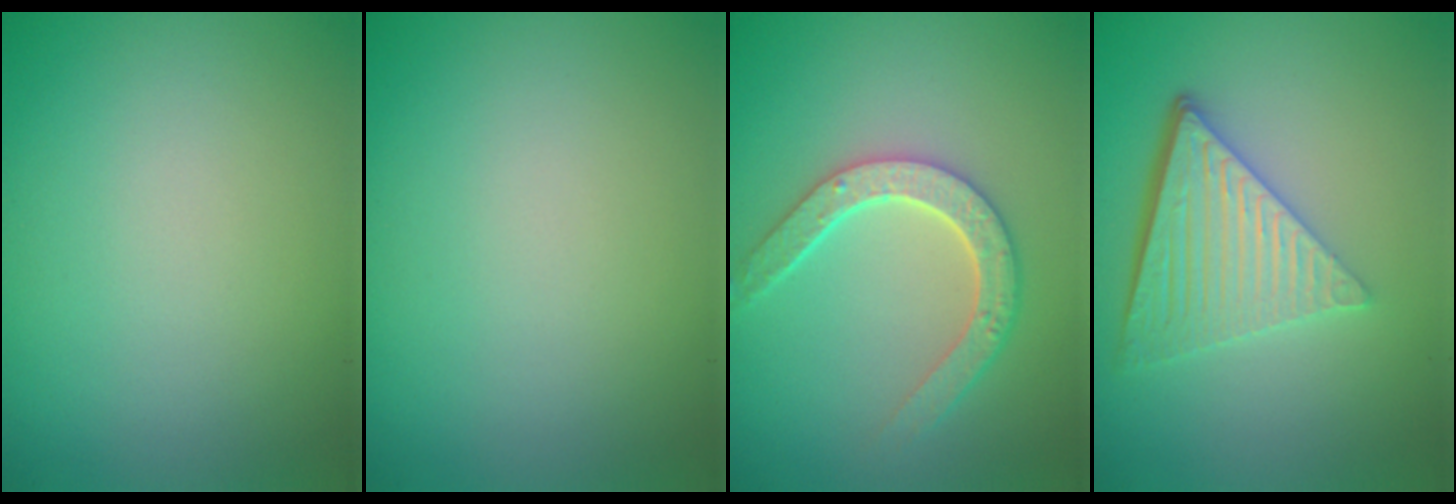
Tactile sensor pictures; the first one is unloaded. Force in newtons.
{"total": 0.0}
{"total": 4.4, "press": 3.5, "slide": 2.7}
{"total": 6.3, "press": 4.2, "slide": 4.6}